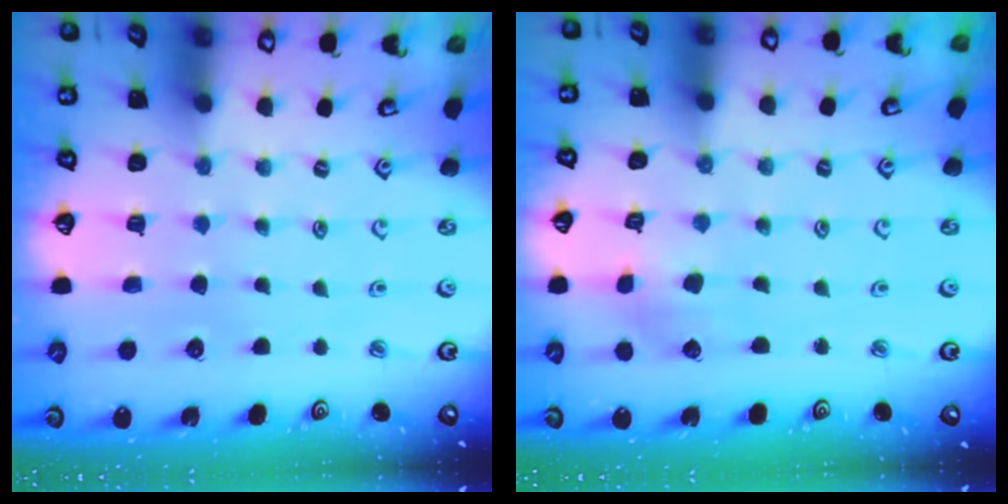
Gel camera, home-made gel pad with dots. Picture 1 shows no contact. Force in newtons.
{"total": 2.8, "press": 2.8, "slide": 0.1}